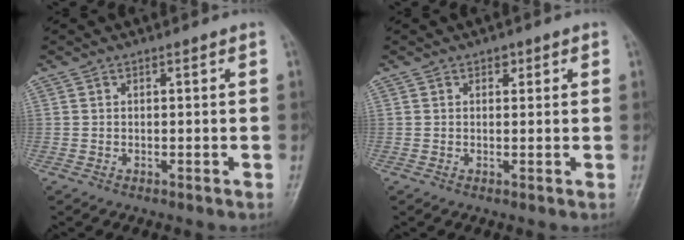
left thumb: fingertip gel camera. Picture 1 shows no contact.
{"total": 1.5, "force": [0.8, 1.1, 0.8], "torque": [0.004, -0.001, 0.007]}